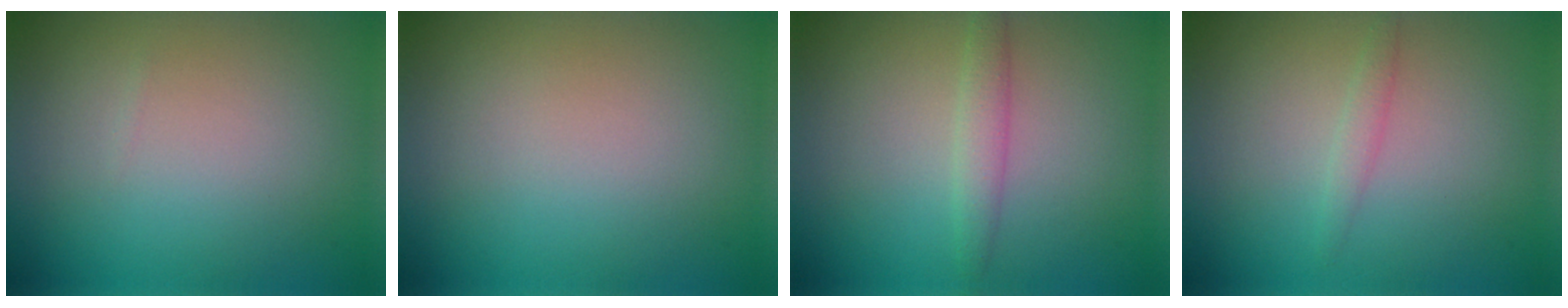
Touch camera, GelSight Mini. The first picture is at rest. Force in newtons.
{"total": 0.0}
{"total": 1.9, "press": 1.9, "slide": 0.2}
{"total": 1.0, "press": 1.0, "slide": 0.1}